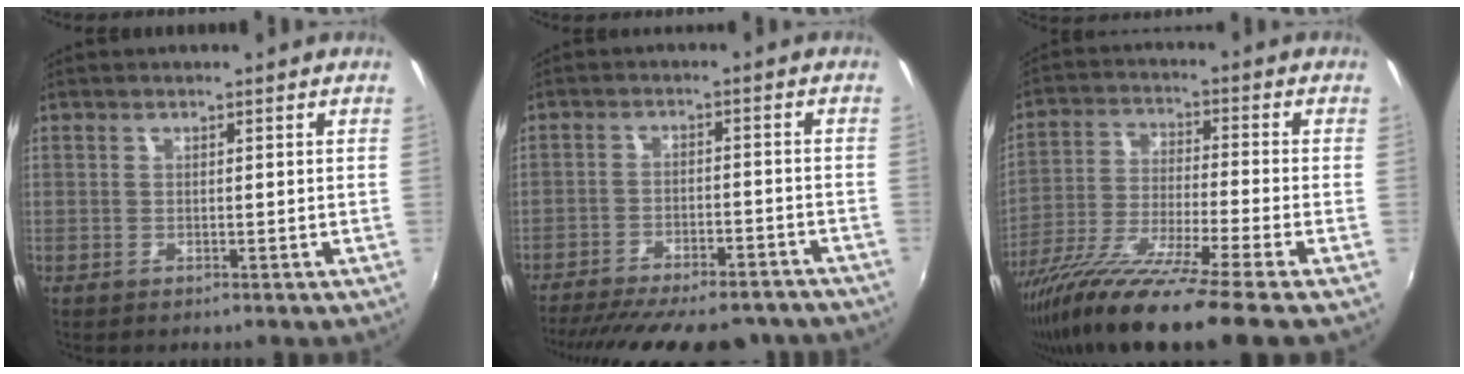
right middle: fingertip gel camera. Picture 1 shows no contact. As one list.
[{"total": 22.3, "force": [-18.9, 6.7, 9.9], "torque": [-0.198, -0.017, -0.251]}, {"total": 16.6, "force": [-13.2, -1.5, 10.1], "torque": [-0.198, -0.051, -0.235]}]